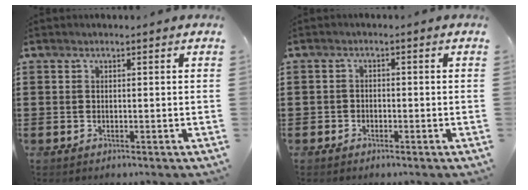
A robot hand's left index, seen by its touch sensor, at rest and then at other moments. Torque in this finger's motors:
{"motor_torque": [-0.03, 0.00, -0.04, -0.01]}